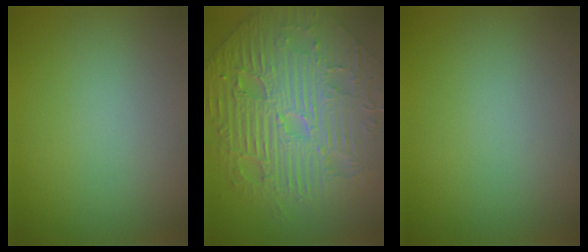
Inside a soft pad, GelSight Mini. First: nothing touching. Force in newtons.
{"total": 11.9, "press": 7.8, "slide": 9.0}
{"total": 0.0}